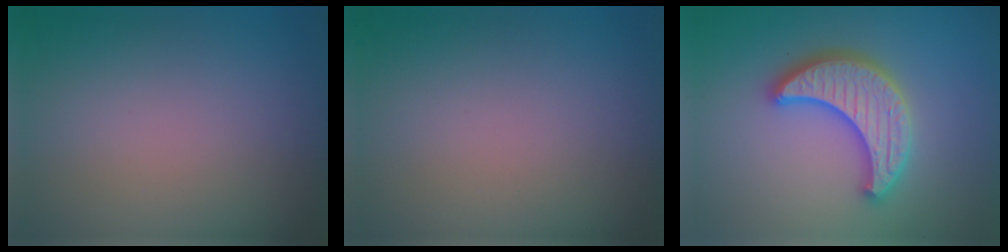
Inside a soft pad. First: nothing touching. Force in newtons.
{"total": 0.0}
{"total": 5.3, "press": 5.2, "slide": 0.9}